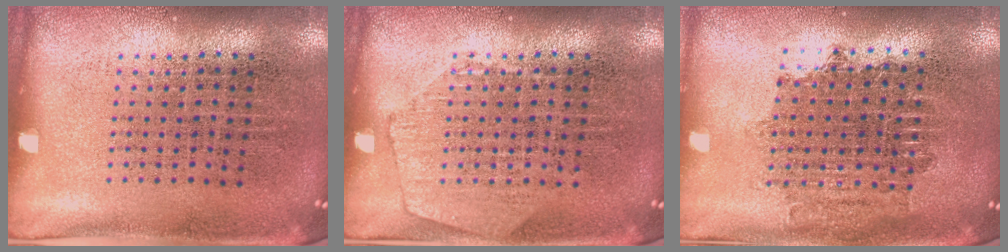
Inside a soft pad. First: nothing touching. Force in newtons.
{"total": 1.5, "press": 1.5, "slide": 0.3}
{"total": 1.7, "press": 1.4, "slide": 1.0}